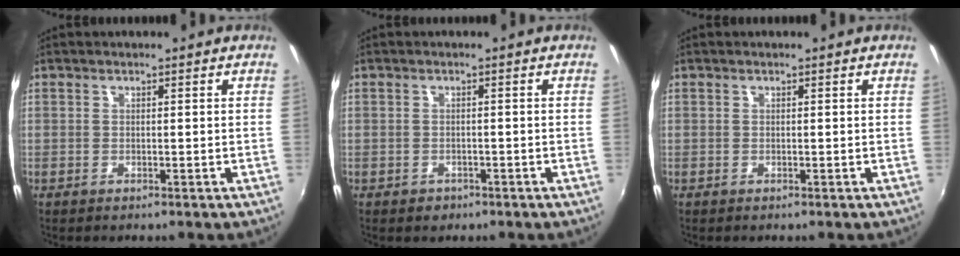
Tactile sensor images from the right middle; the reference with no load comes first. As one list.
[{"total": 1.9, "force": [-1.1, 1.5, 0.5], "torque": [-0.011, -0.003, -0.014]}, {"total": 0.0}]